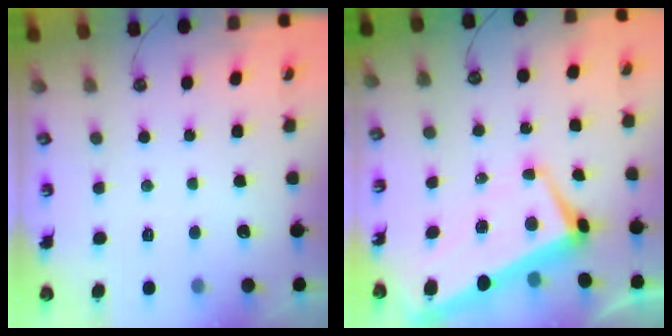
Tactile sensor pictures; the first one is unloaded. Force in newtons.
{"total": 1.7, "press": 1.1, "slide": 1.3}